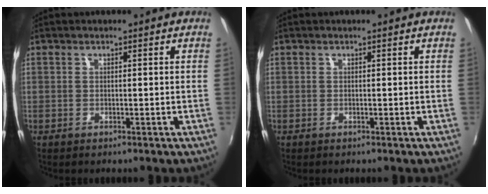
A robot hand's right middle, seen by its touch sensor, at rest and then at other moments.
{"total": 0.0}